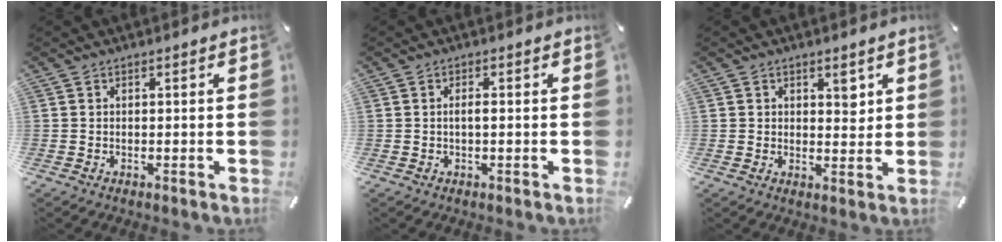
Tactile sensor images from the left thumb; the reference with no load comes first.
{"total": 1.6, "force": [0.0, 0.6, 1.4], "torque": [-0.027, 0.002, -0.002]}
{"total": 3.5, "force": [1.8, 2.3, 2.0], "torque": [-0.010, -0.010, 0.026]}